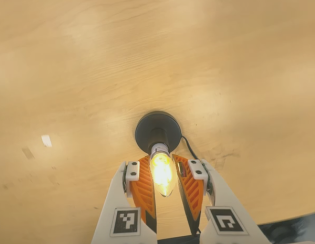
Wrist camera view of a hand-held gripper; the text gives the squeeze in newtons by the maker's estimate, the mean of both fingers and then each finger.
{"total": 12.5, "left": 13.1, "right": 12.0}